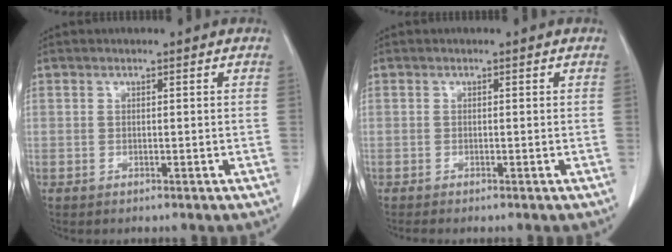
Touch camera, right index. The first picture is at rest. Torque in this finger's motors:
{"motor_torque": [-0.14, 0.08, -0.07, 0.01]}